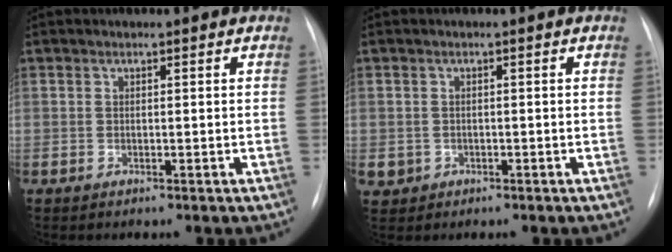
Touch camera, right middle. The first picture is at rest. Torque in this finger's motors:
{"motor_torque": [1.09, -1.05, 0.10, 0.02]}